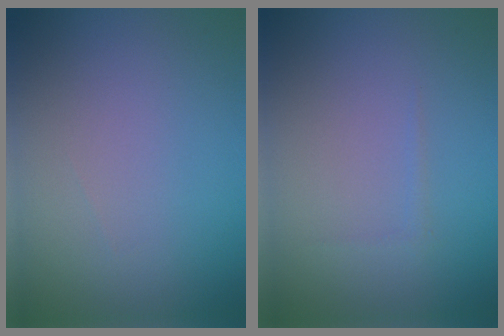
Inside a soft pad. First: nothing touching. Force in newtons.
{"total": 0.5, "press": 0.5, "slide": 0.1}